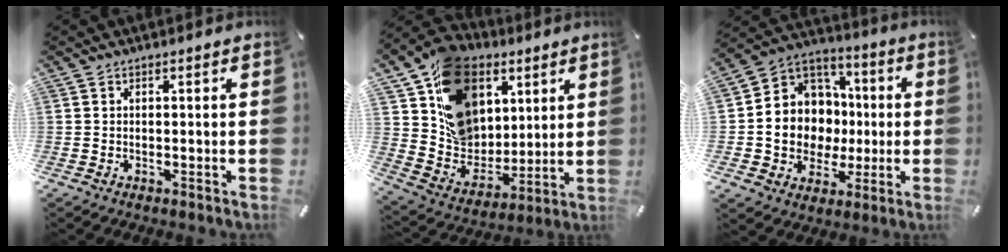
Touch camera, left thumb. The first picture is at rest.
{"total": 17.9, "force": [7.6, 14.4, 7.4], "torque": [-0.135, -0.036, 0.150]}
{"total": 13.0, "force": [-1.6, 12.2, 4.0], "torque": [-0.085, -0.010, -0.017]}